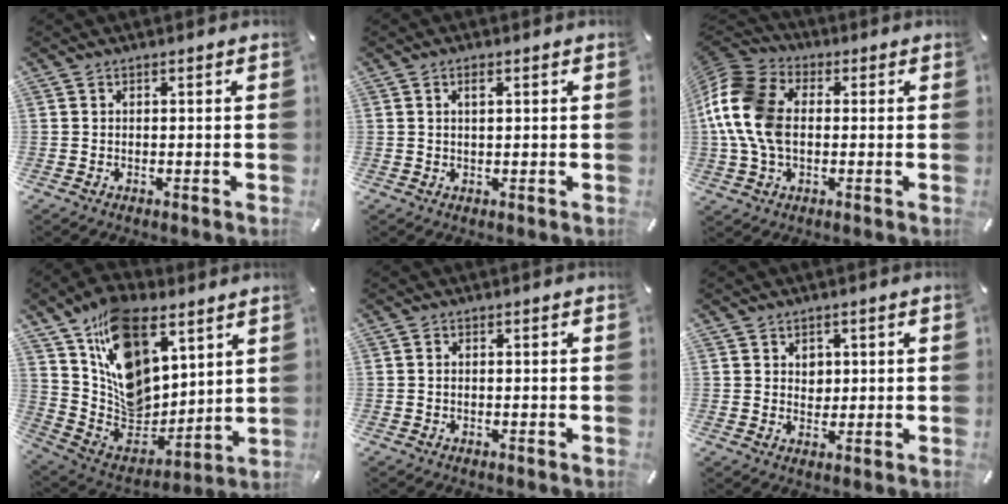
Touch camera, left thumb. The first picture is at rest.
{"total": 1.7, "force": [0.6, 0.7, 1.4], "torque": [-0.022, -0.001, 0.007]}
{"total": 14.6, "force": [0.0, 10.3, 10.3], "torque": [-0.244, 0.010, -0.001]}
{"total": 18.5, "force": [9.4, 12.2, 10.2], "torque": [-0.179, -0.058, 0.181]}
{"total": 0.5, "force": [-0.1, 0.3, 0.4], "torque": [-0.010, 0.001, -0.003]}
{"total": 3.3, "force": [1.2, 3.0, 0.6], "torque": [0.003, -0.005, 0.016]}